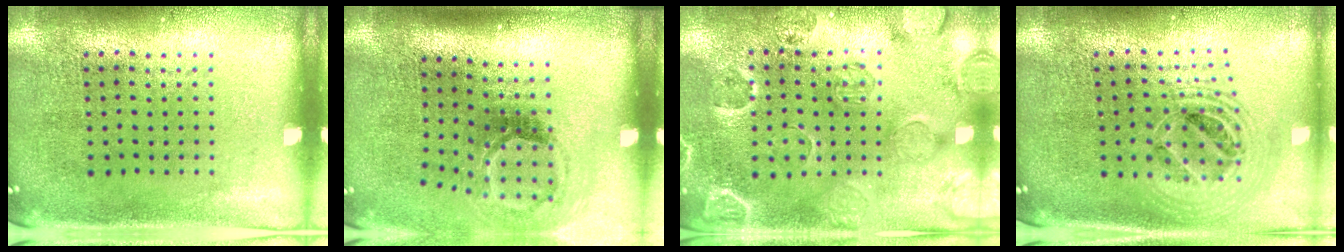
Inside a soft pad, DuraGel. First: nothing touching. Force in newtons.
{"total": 1.8, "press": 1.2, "slide": 1.4}
{"total": 2.5, "press": 2.0, "slide": 1.5}
{"total": 2.1, "press": 1.7, "slide": 1.2}